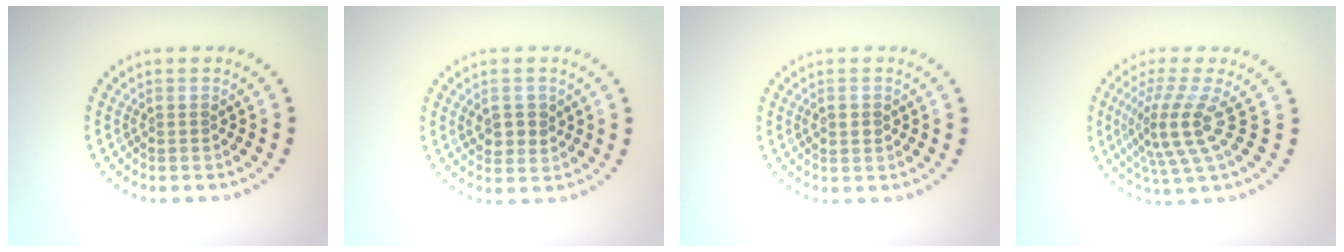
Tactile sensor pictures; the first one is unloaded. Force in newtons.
{"total": 2.3, "press": 2.2, "slide": 0.5}
{"total": 1.5, "press": 1.5, "slide": 0.1}
{"total": 4.3, "press": 2.9, "slide": 3.2}